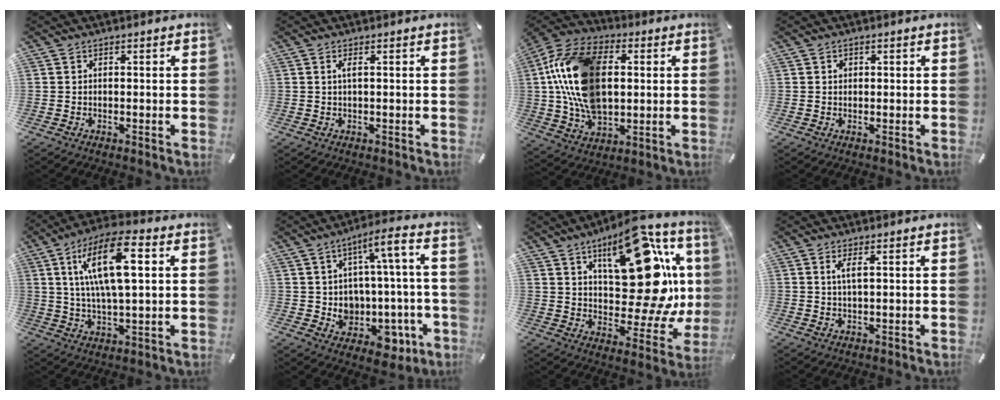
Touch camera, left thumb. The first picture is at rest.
{"total": 1.5, "force": [0.3, 0.1, 1.5], "torque": [-0.030, -0.001, 0.005]}
{"total": 21.7, "force": [2.6, 14.5, 16.0], "torque": [-0.347, 0.010, 0.047]}
{"total": 0.9, "force": [0.2, 0.8, 0.4], "torque": [0.009, -0.004, 0.001]}
{"total": 15.9, "force": [4.9, 5.7, 14.1], "torque": [-0.277, -0.001, 0.076]}
{"total": 10.5, "force": [0.7, 7.3, 7.5], "torque": [-0.088, -0.023, 0.018]}
{"total": 28.3, "force": [9.6, 14.3, 22.5], "torque": [-0.293, -0.061, 0.170]}
{"total": 3.0, "force": [1.1, 0.5, 2.7], "torque": [-0.059, 0.002, 0.017]}